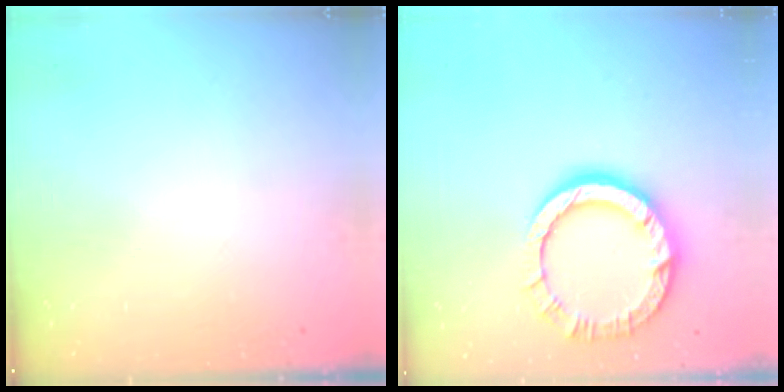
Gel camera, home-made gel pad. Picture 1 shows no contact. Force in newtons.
{"total": 13.2, "press": 13.1, "slide": 1.6}